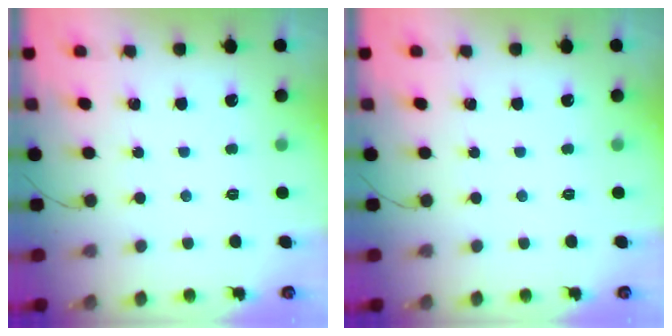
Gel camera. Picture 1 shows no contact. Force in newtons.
{"total": 0.0}